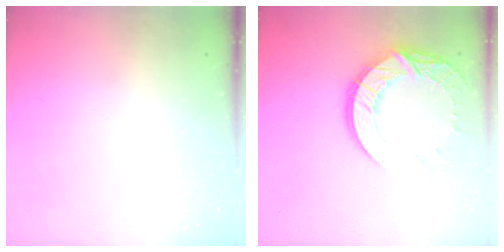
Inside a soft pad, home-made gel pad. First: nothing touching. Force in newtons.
{"total": 15.4, "press": 15.4, "slide": 0.9}